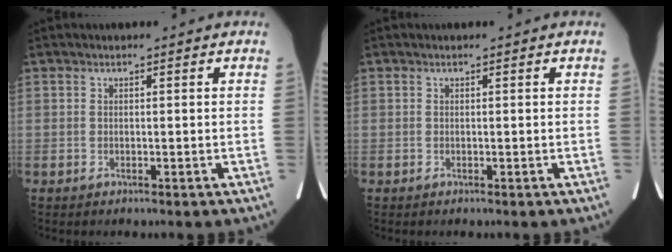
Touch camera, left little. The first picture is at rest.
{"total": 0.0}